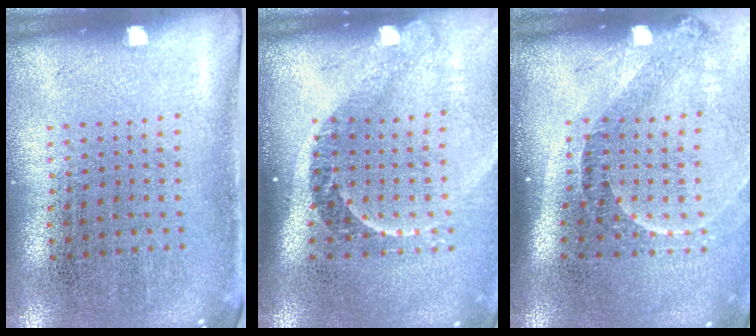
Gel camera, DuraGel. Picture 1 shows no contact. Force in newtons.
{"total": 2.3, "press": 1.6, "slide": 1.7}
{"total": 2.2, "press": 1.5, "slide": 1.5}